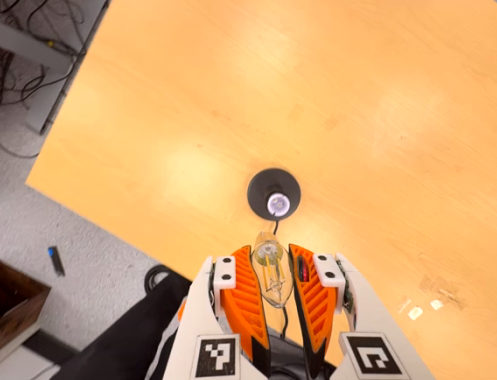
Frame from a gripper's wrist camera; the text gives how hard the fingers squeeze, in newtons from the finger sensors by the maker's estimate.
{"total": 22.1, "left": 26.1, "right": 18.0}